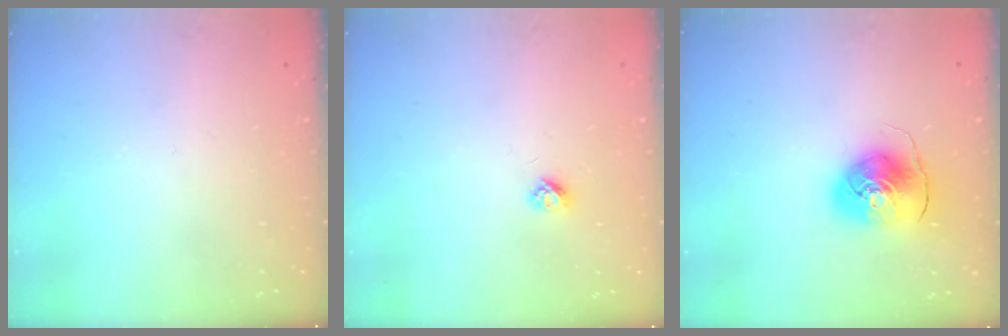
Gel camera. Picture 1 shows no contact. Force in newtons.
{"total": 3.1, "press": 3.0, "slide": 0.4}
{"total": 9.7, "press": 9.6, "slide": 1.3}